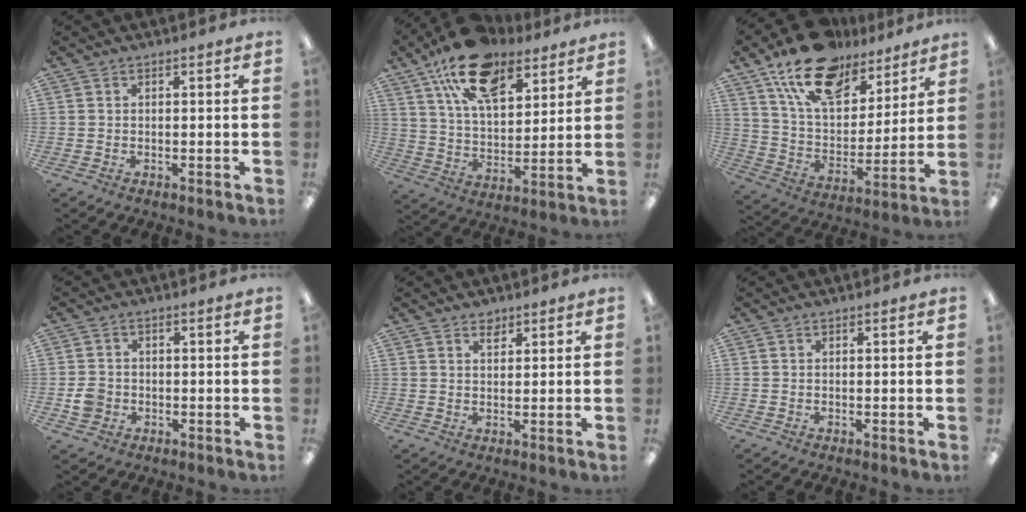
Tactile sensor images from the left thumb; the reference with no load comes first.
{"total": 18.8, "force": [12.3, 9.4, 10.7], "torque": [-0.187, -0.050, 0.220]}
{"total": 19.4, "force": [13.6, 10.0, 9.5], "torque": [-0.175, -0.071, 0.244]}
{"total": 3.7, "force": [-0.9, 3.3, 1.4], "torque": [-0.014, 0.004, -0.016]}
{"total": 2.4, "force": [2.0, 1.2, 0.8], "torque": [-0.002, -0.010, 0.034]}
{"total": 0.0}